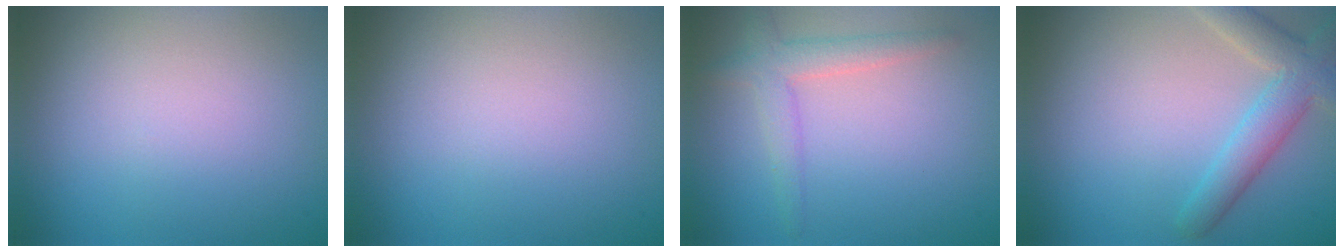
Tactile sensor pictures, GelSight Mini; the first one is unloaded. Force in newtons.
{"total": 0.0}
{"total": 2.8, "press": 2.8, "slide": 0.1}
{"total": 4.4, "press": 4.4, "slide": 0.3}